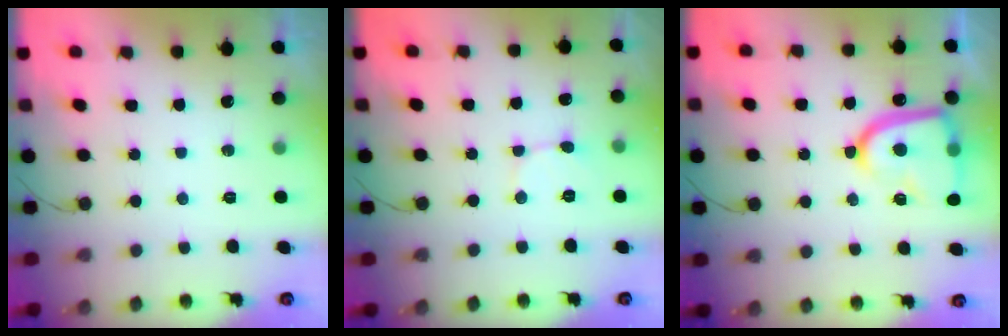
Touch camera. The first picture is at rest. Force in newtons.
{"total": 2.4, "press": 2.4, "slide": 0.3}
{"total": 17.5, "press": 17.5, "slide": 1.3}